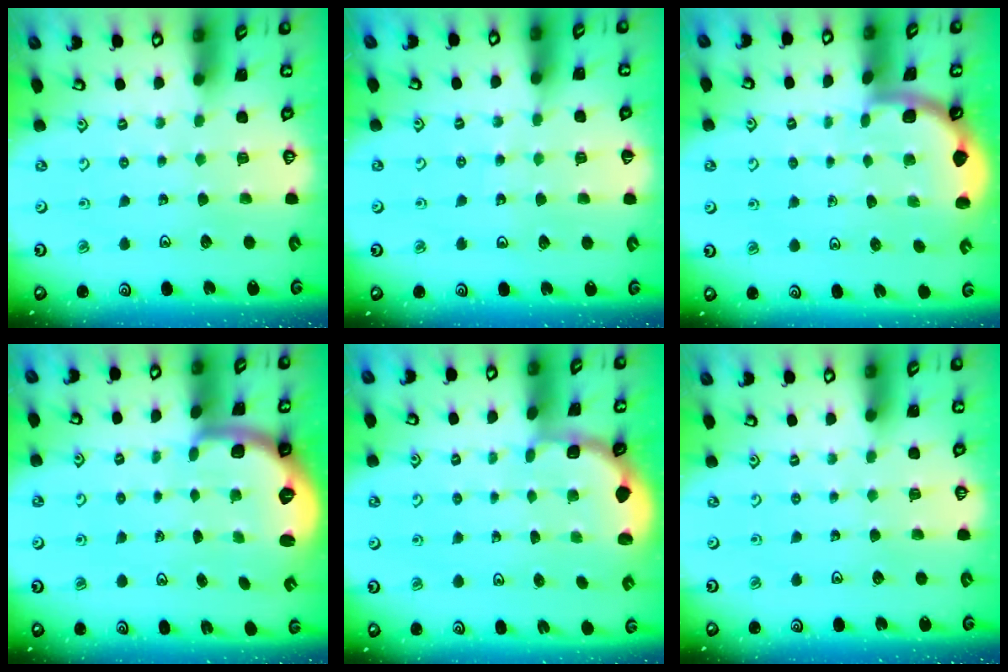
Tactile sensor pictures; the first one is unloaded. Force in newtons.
{"total": 4.6, "press": 4.5, "slide": 1.3}
{"total": 1.7, "press": 1.7, "slide": 0.0}
{"total": 1.9, "press": 1.8, "slide": 0.5}
{"total": 1.8, "press": 1.7, "slide": 0.7}
{"total": 0.0}